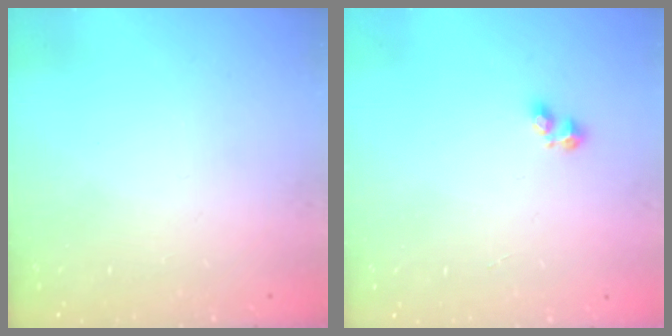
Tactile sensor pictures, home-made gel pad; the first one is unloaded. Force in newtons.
{"total": 2.4, "press": 2.3, "slide": 0.8}